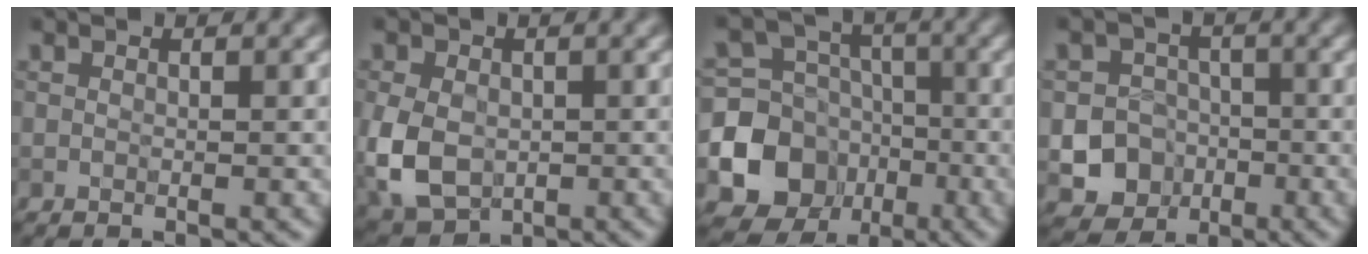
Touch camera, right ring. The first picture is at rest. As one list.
[{"total": 7.4, "force": [-1.3, 5.5, 4.7], "torque": [-0.122, -0.021, -0.022]}, {"total": 9.5, "force": [-3.0, 8.3, 3.6], "torque": [-0.085, -0.009, -0.063]}, {"total": 9.4, "force": [-3.3, 8.6, 2.1], "torque": [-0.010, -0.023, -0.076]}]